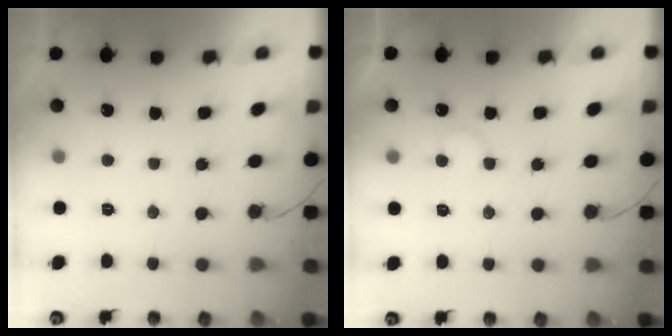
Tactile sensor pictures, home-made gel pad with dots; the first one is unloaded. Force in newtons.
{"total": 7.1, "press": 7.1, "slide": 0.6}